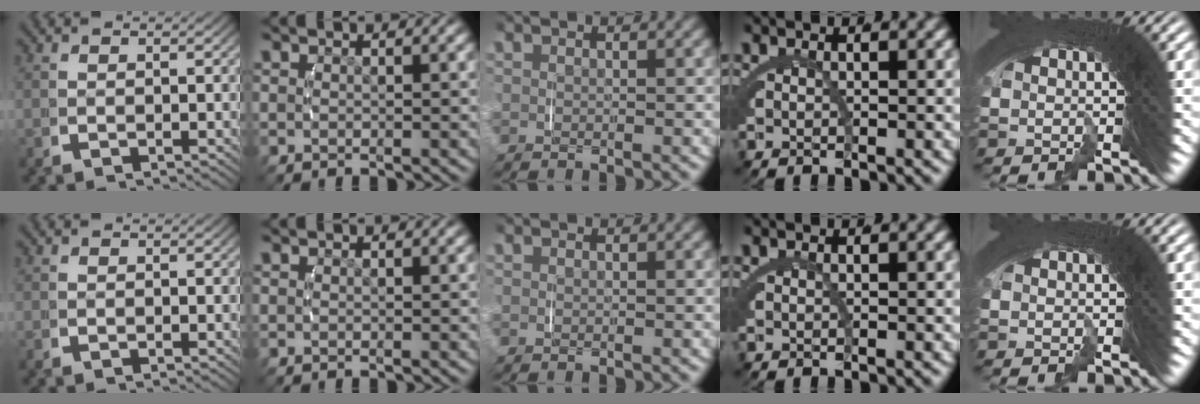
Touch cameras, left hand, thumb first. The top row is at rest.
{}